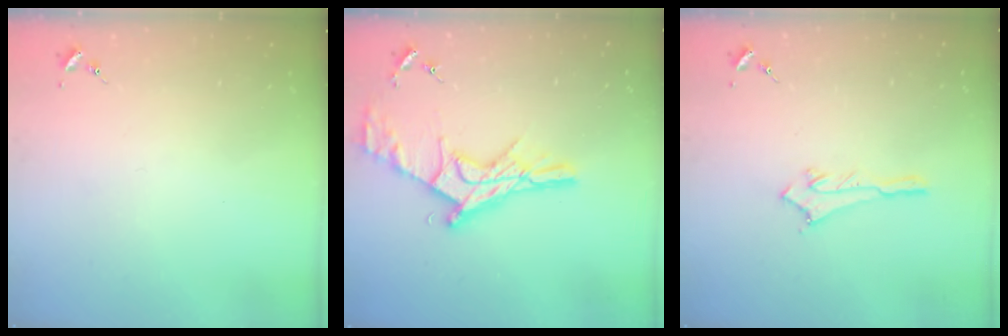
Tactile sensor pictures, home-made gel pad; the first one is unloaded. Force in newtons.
{"total": 17.6, "press": 17.5, "slide": 1.6}
{"total": 5.3, "press": 5.3, "slide": 0.4}